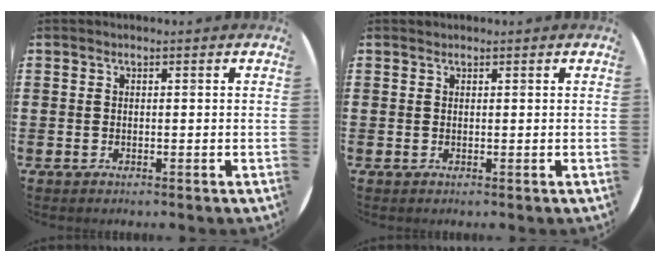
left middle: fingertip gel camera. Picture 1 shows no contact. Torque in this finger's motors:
{"motor_torque": [0.47, -0.41, 0.01, 0.01]}